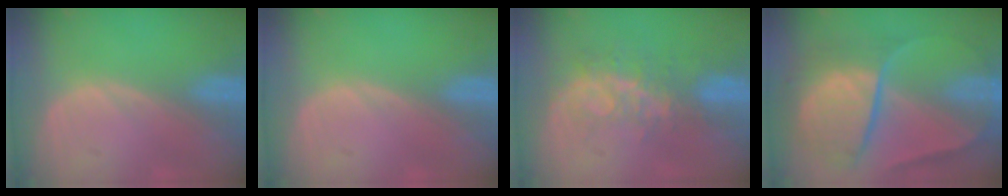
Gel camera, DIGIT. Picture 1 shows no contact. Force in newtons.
{"total": 0.0}
{"total": 8.5, "press": 7.0, "slide": 4.8}
{"total": 10.8, "press": 10.8, "slide": 1.1}